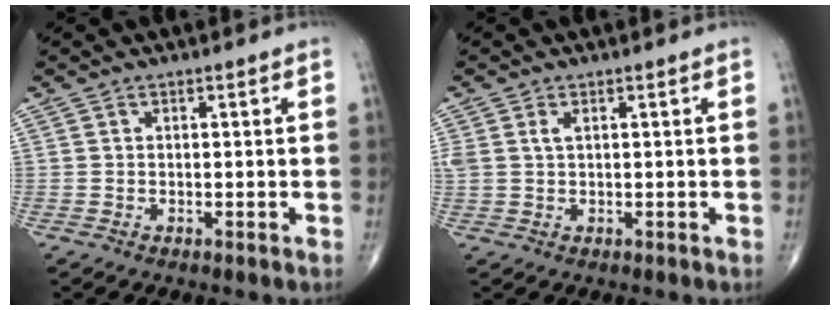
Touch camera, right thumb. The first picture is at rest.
{"total": 2.2, "force": [0.8, 1.2, 1.7], "torque": [-0.046, 0.010, 0.020]}